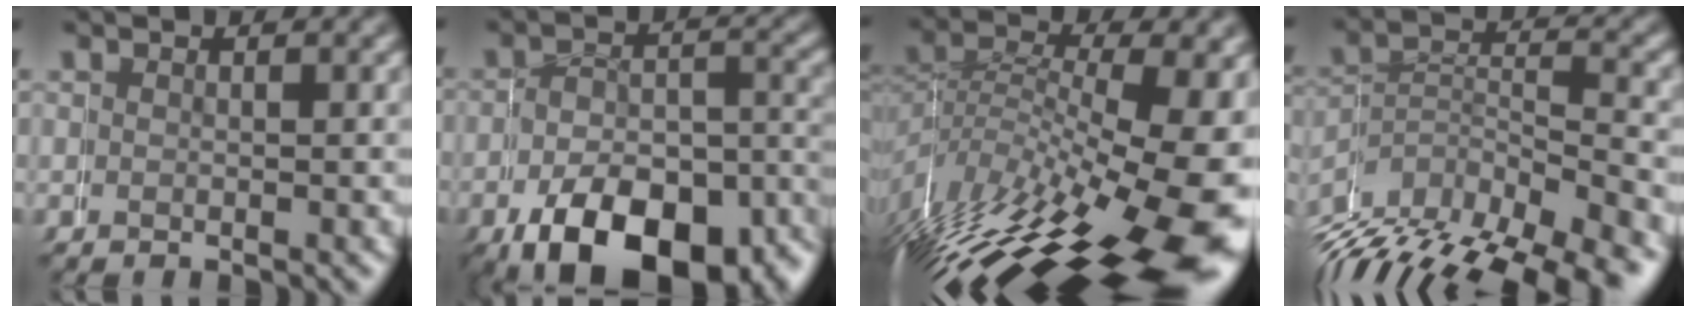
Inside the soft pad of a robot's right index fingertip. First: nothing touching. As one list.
[{"total": 11.4, "force": [-8.0, 5.4, 5.9], "torque": [-0.087, -0.034, -0.105]}, {"total": 12.3, "force": [-3.3, 6.0, 10.2], "torque": [-0.170, -0.028, -0.030]}, {"total": 8.9, "force": [-6.1, 4.6, 4.6], "torque": [-0.069, -0.012, -0.091]}]